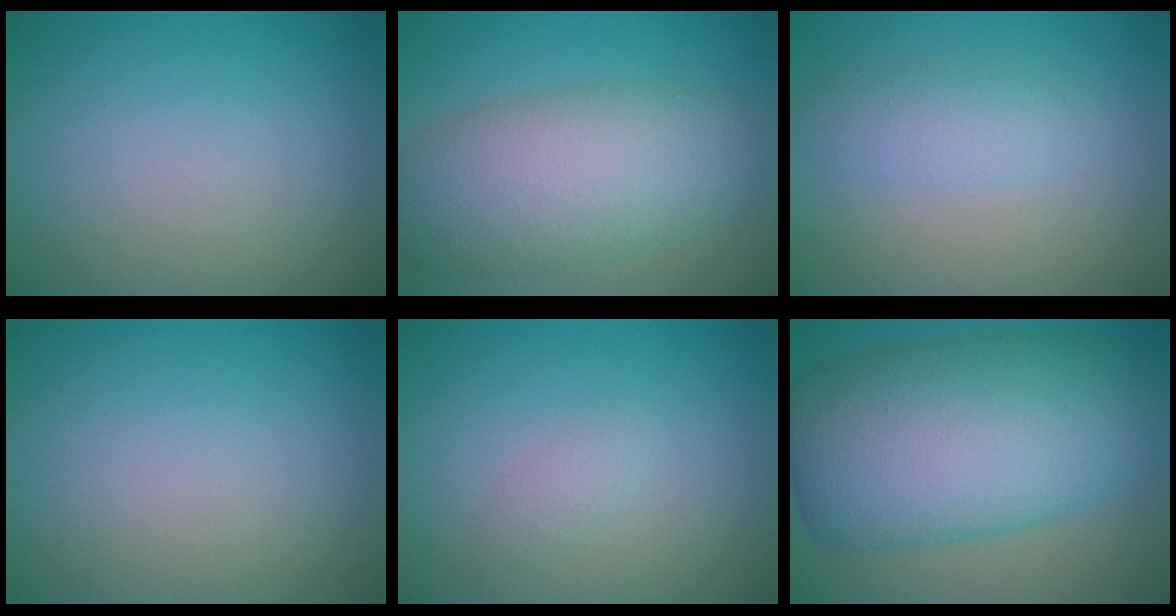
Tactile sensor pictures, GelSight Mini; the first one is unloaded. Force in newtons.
{"total": 8.5, "press": 8.5, "slide": 0.6}
{"total": 2.4, "press": 2.4, "slide": 0.0}
{"total": 0.0}
{"total": 1.0, "press": 1.0, "slide": 0.1}
{"total": 14.7, "press": 14.7, "slide": 0.1}